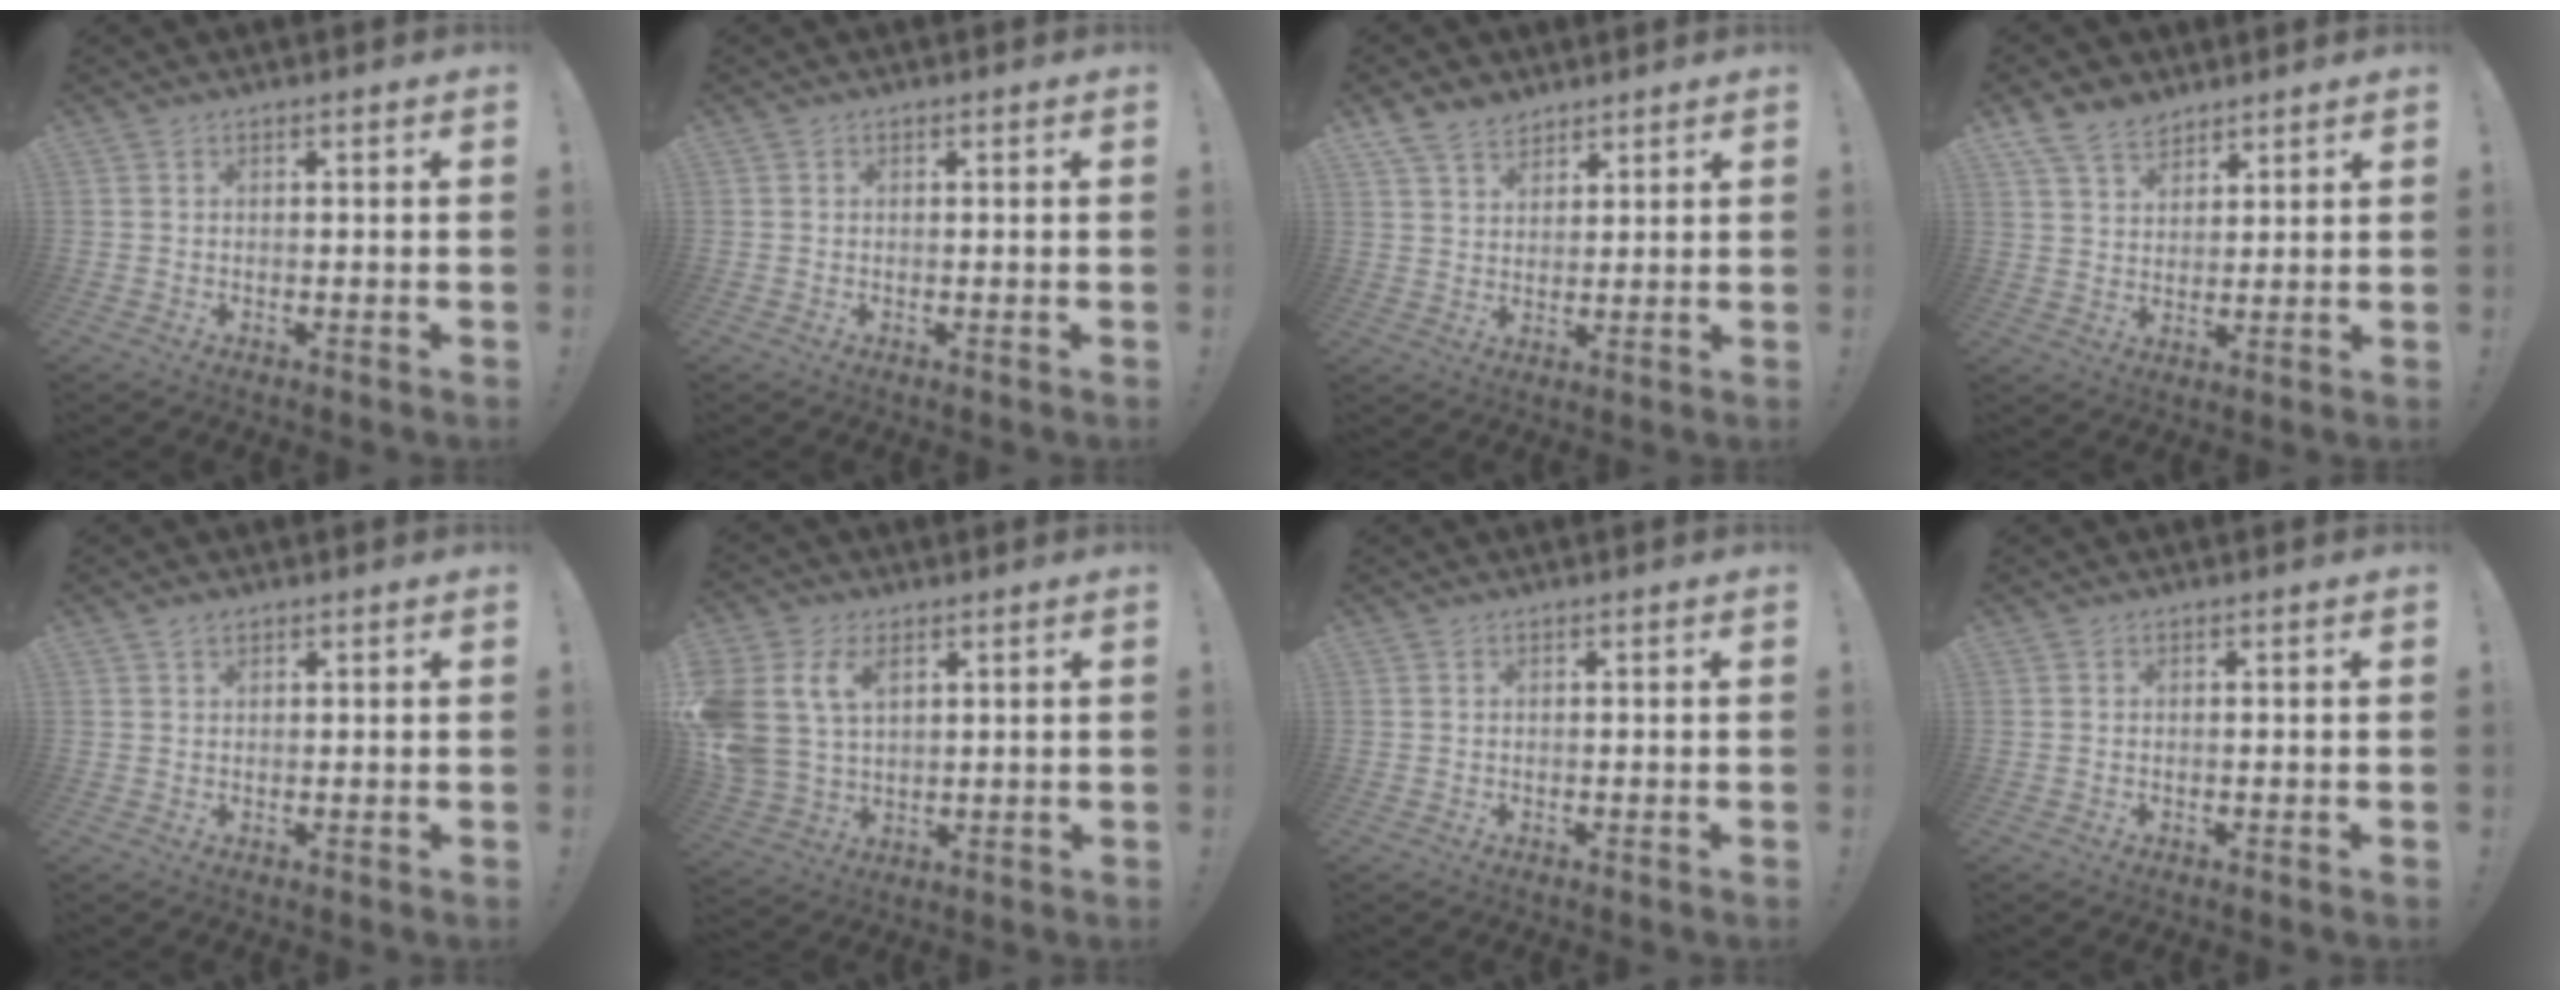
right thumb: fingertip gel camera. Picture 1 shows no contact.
{"total": 0.0}
{"total": 7.0, "force": [5.4, 4.0, 2.2], "torque": [-0.045, -0.027, 0.105]}
{"total": 8.5, "force": [6.4, 4.7, 2.9], "torque": [-0.061, -0.030, 0.127]}
{"total": 1.3, "force": [1.0, 0.7, 0.5], "torque": [-0.011, -0.002, 0.019]}
{"total": 12.5, "force": [5.0, 8.8, 7.3], "torque": [-0.167, -0.015, 0.100]}
{"total": 0.0}
{"total": 0.0}